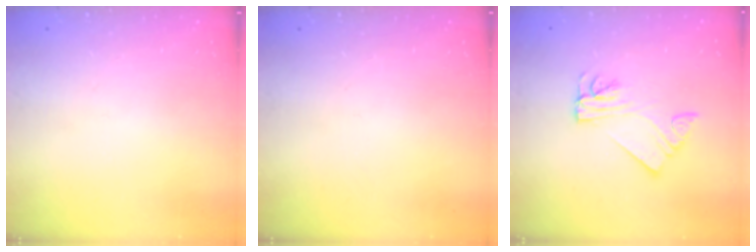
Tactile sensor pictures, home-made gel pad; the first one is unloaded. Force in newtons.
{"total": 0.0}
{"total": 5.9, "press": 5.9, "slide": 0.7}